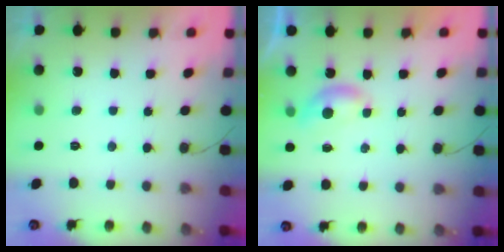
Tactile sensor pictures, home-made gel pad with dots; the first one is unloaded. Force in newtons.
{"total": 3.8, "press": 3.8, "slide": 0.4}